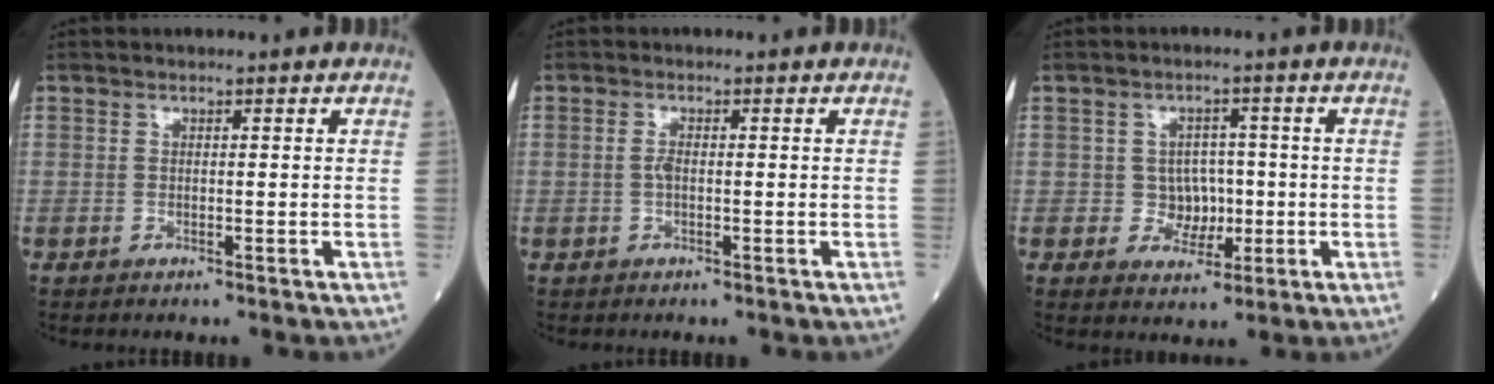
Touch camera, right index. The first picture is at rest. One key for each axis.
{"total": 1.4, "fx": -0.1, "fy": 0.4, "fz": 1.3, "tx": -0.031, "ty": 0.001, "tz": -0.003}
{"total": 4.1, "fx": -0.4, "fy": 3.8, "fz": 1.7, "tx": -0.011, "ty": 0.010, "tz": 0.001}